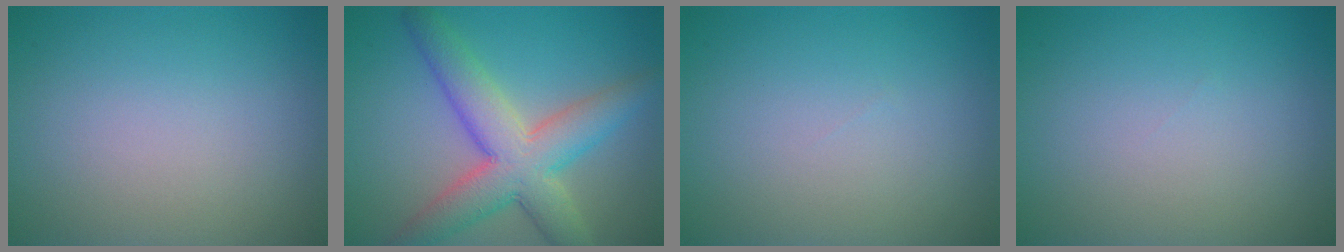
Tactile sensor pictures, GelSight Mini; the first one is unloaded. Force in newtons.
{"total": 7.4, "press": 7.4, "slide": 0.2}
{"total": 0.0}
{"total": 0.0}